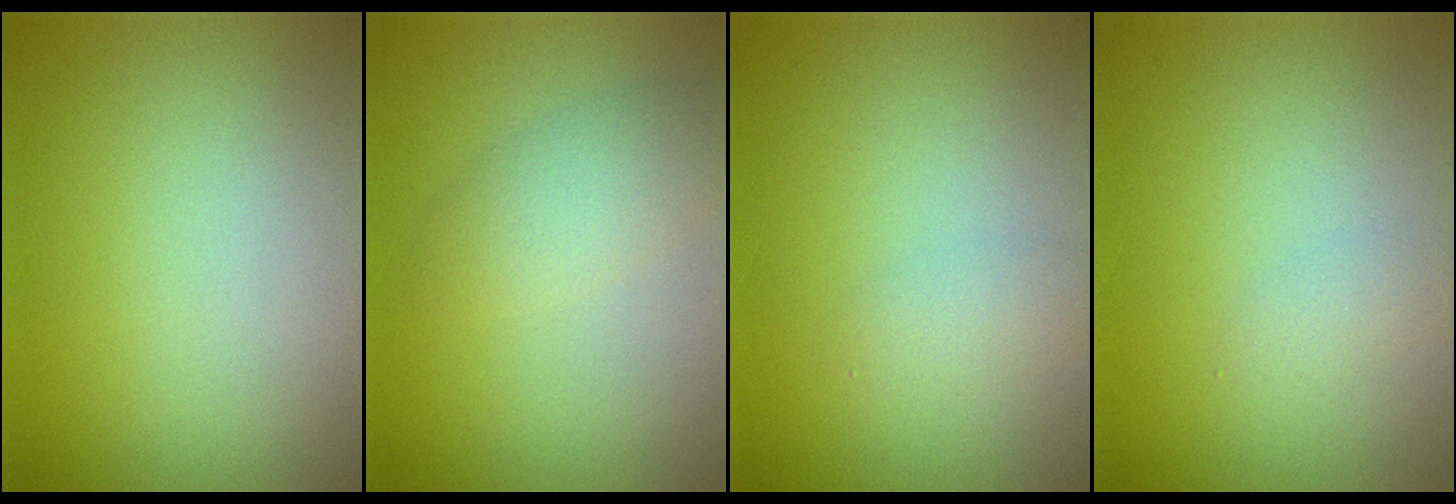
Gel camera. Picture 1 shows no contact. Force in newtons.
{"total": 2.5, "press": 2.5, "slide": 0.0}
{"total": 1.2, "press": 1.2, "slide": 0.1}
{"total": 0.8, "press": 0.8, "slide": 0.0}